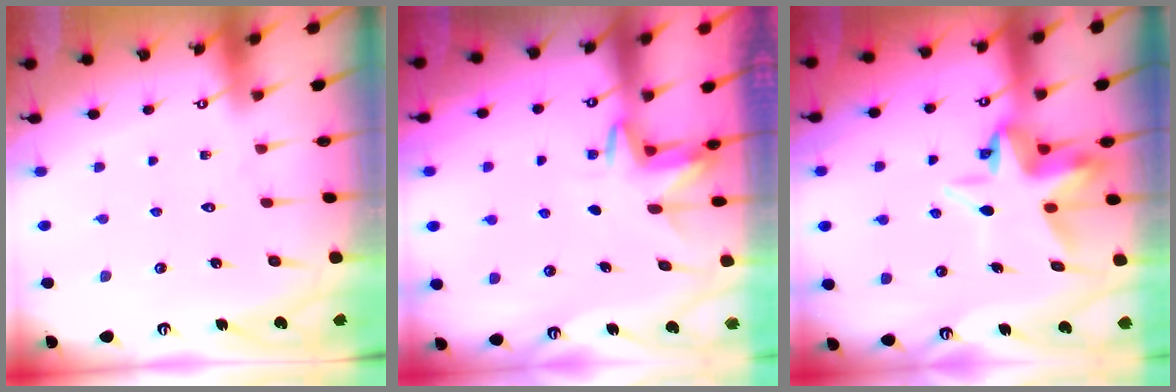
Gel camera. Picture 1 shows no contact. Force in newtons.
{"total": 3.3, "press": 3.3, "slide": 0.5}
{"total": 7.7, "press": 7.6, "slide": 1.2}